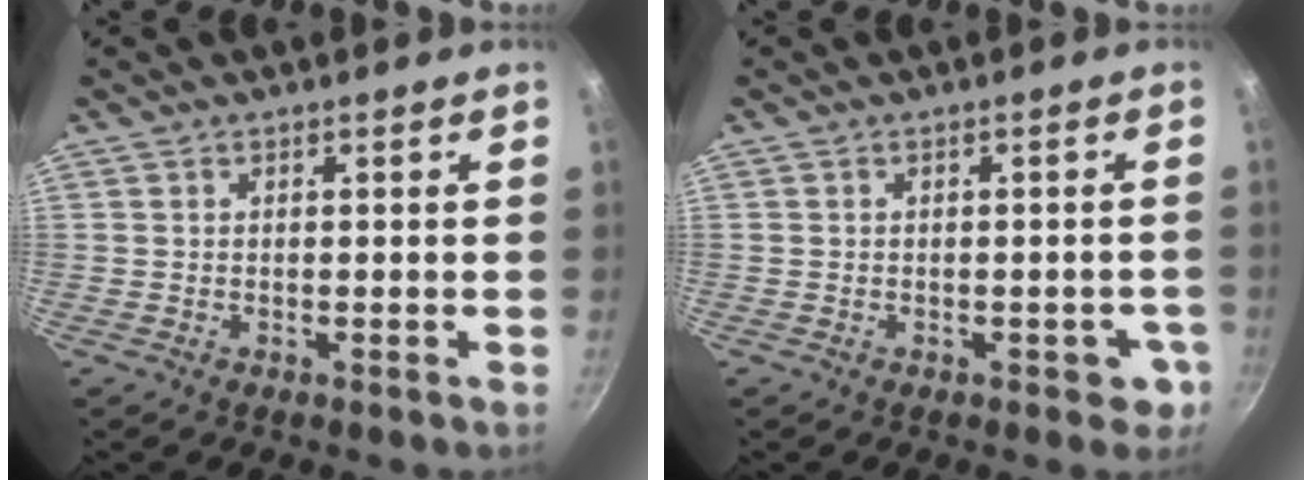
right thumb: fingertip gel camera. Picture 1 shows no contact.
{"total": 3.5, "force": [-1.3, 2.3, 2.3], "torque": [-0.005, 0.014, -0.009]}